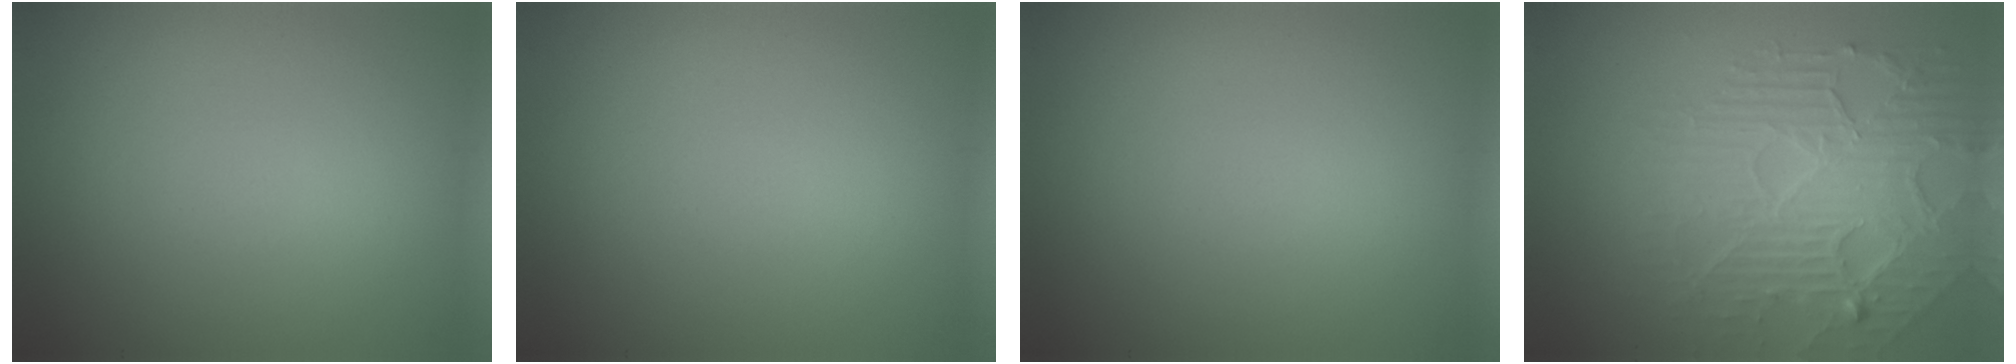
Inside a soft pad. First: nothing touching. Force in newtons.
{"total": 0.0}
{"total": 0.0}
{"total": 6.2, "press": 4.7, "slide": 4.0}